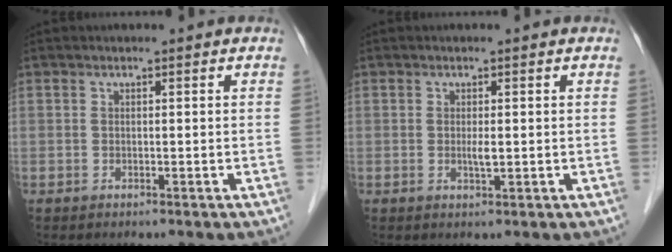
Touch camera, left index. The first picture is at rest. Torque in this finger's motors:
{"motor_torque": [0.25, 0.00, 0.08, 0.01]}